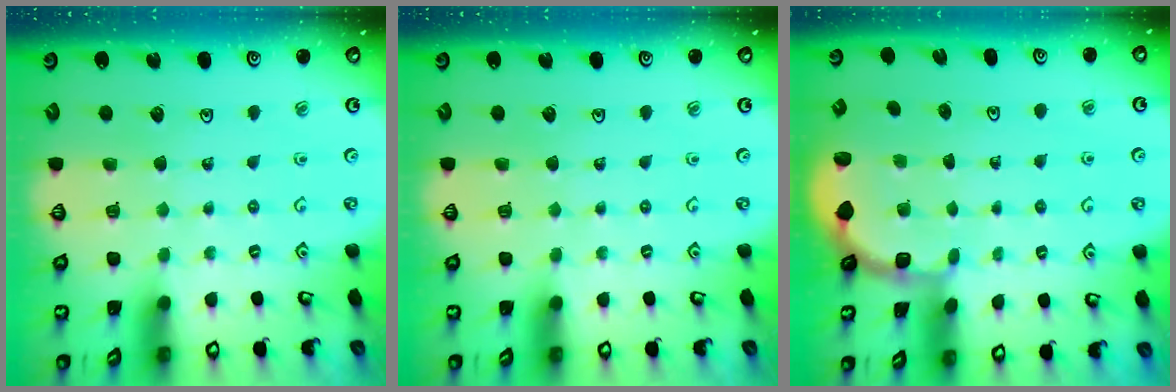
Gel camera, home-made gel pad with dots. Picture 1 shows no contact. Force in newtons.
{"total": 0.0}
{"total": 1.8, "press": 1.7, "slide": 0.7}